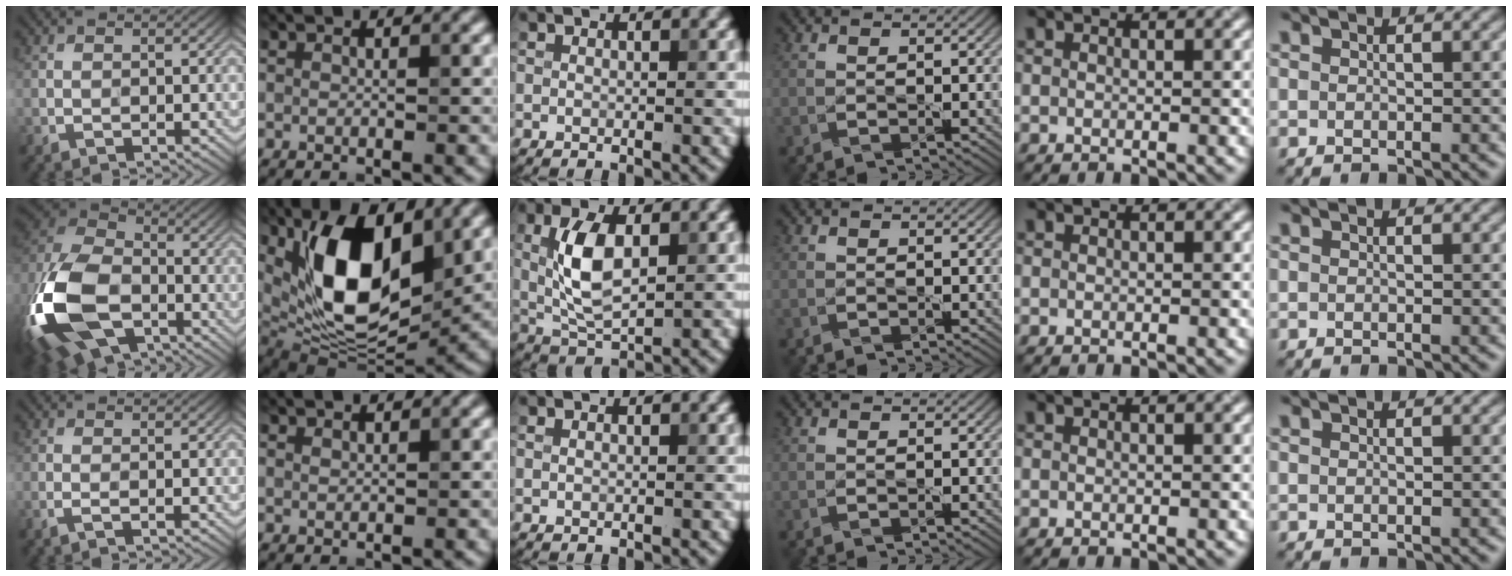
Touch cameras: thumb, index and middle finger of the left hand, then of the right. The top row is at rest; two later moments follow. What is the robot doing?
{"motion": "lift_and_place", "object": "knife"}